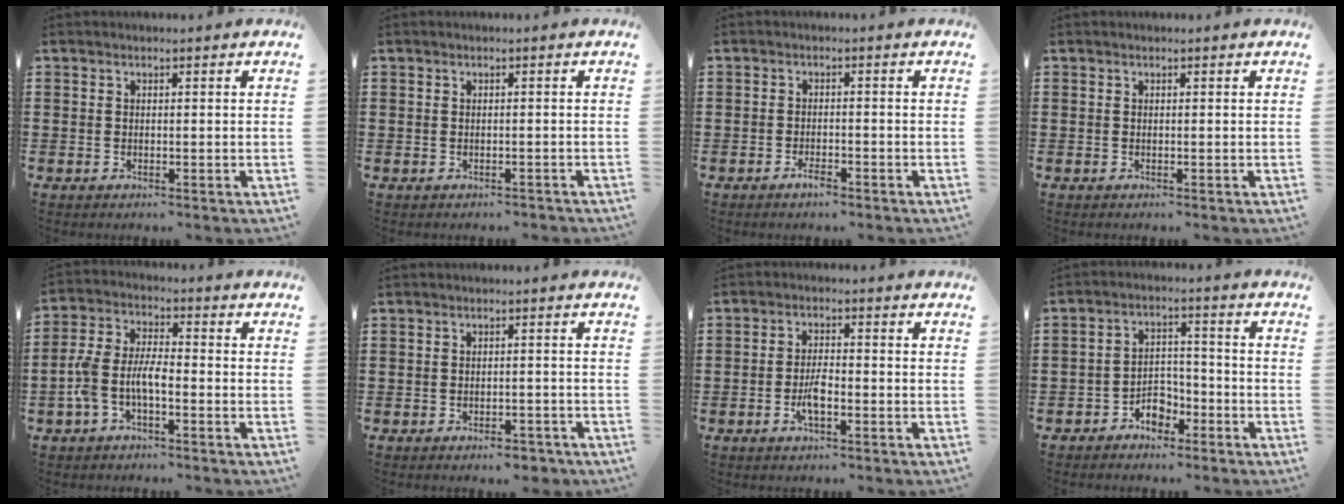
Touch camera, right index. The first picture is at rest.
{"total": 0.6, "force": [-0.5, 0.3, 0.0], "torque": [-0.001, 0.001, -0.012]}
{"total": 1.9, "force": [-1.5, 0.6, 1.0], "torque": [-0.021, -0.001, -0.028]}
{"total": 0.0}
{"total": 6.4, "force": [-2.3, 2.6, 5.3], "torque": [-0.133, -0.004, -0.051]}
{"total": 2.6, "force": [-2.4, 0.5, 0.8], "torque": [-0.017, 0.000, -0.049]}
{"total": 4.0, "force": [-1.5, 1.4, 3.5], "torque": [-0.073, 0.002, -0.032]}
{"total": 4.3, "force": [-3.3, 2.4, 1.5], "torque": [-0.028, 0.013, -0.063]}